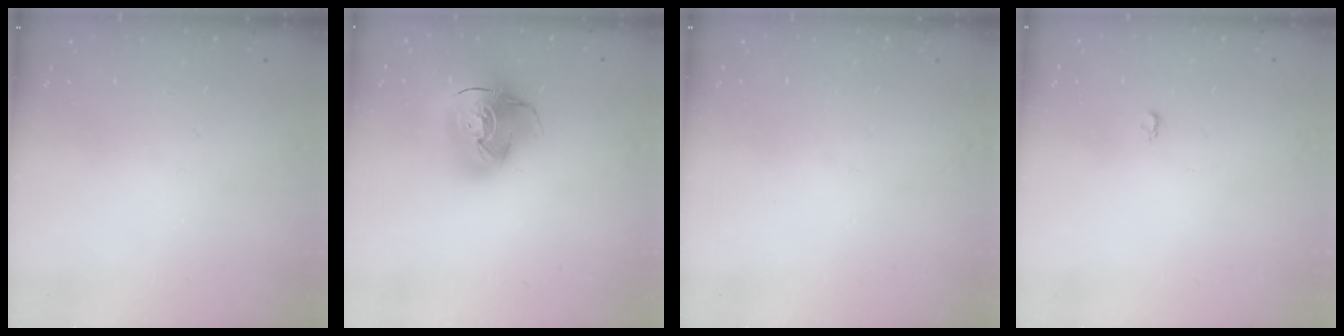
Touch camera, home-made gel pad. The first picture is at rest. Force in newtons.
{"total": 14.9, "press": 14.7, "slide": 2.1}
{"total": 0.0}
{"total": 2.6, "press": 2.6, "slide": 0.4}